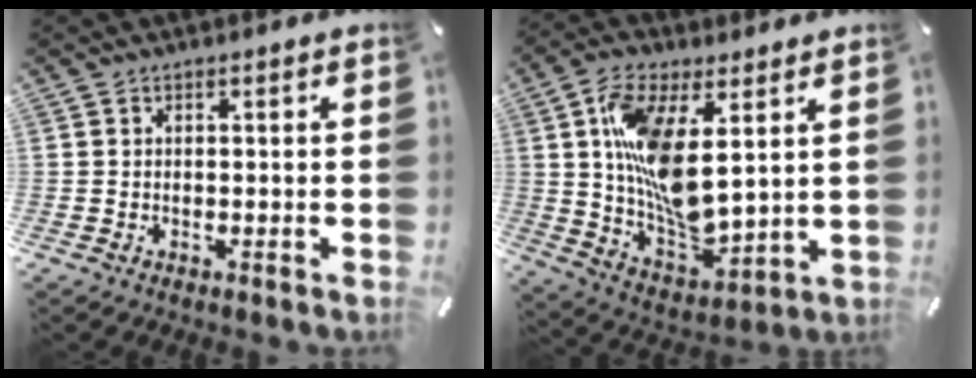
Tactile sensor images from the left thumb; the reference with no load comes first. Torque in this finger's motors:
{"motor_torque": [2.52, 2.49, 1.94, -0.83, 0.69]}